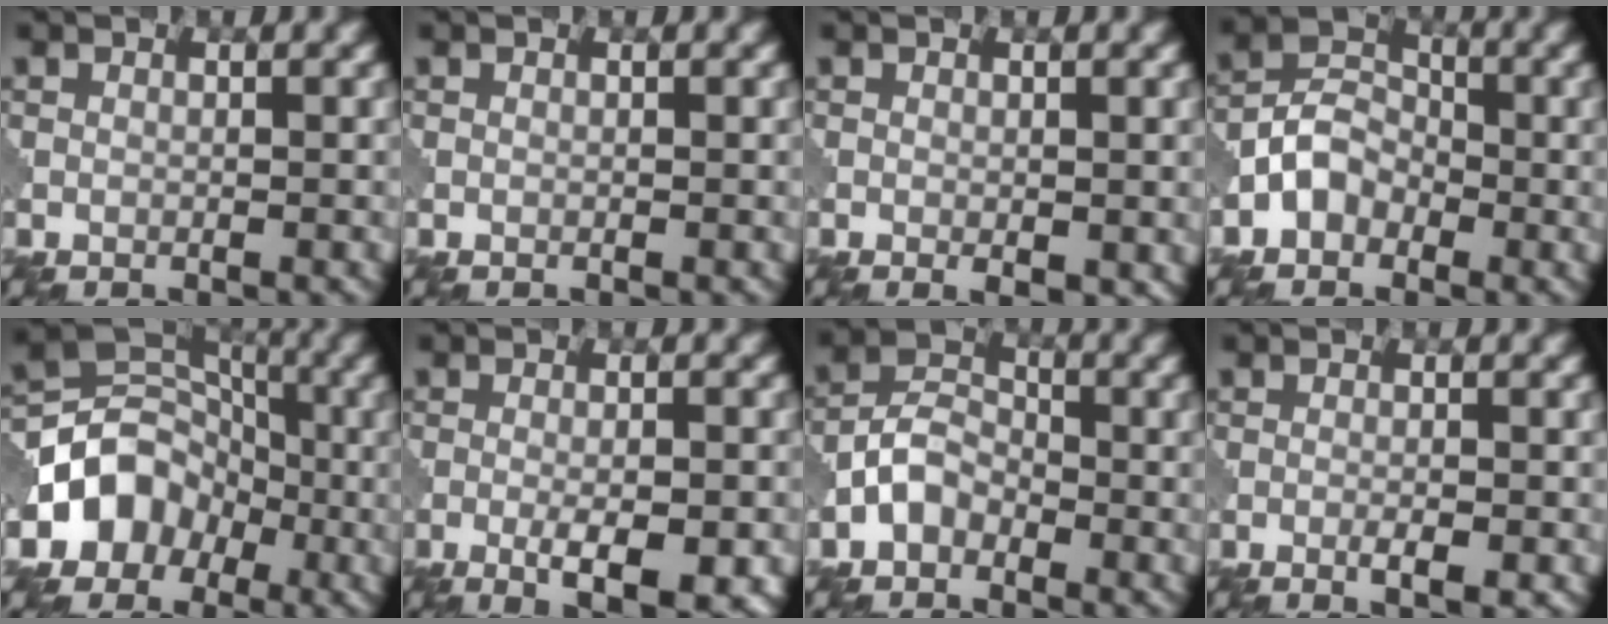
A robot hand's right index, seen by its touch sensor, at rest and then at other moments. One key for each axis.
{"total": 0.0}
{"total": 1.3, "fx": -0.2, "fy": 0.6, "fz": 1.1, "tx": -0.015, "ty": -0.007, "tz": -0.001}
{"total": 3.4, "fx": -1.6, "fy": 2.5, "fz": 1.5, "tx": -0.026, "ty": 0.015, "tz": -0.039}
{"total": 6.1, "fx": -2.2, "fy": 5.0, "fz": 2.6, "tx": -0.015, "ty": 0.012, "tz": -0.045}
{"total": 5.0, "fx": -1.8, "fy": 1.4, "fz": 4.4, "tx": -0.076, "ty": -0.006, "tz": -0.026}
{"total": 3.4, "fx": -1.6, "fy": 2.3, "fz": 1.8, "tx": -0.035, "ty": 0.014, "tz": -0.039}
{"total": 1.9, "fx": -0.8, "fy": 0.4, "fz": 1.7, "tx": -0.029, "ty": -0.002, "tz": -0.013}